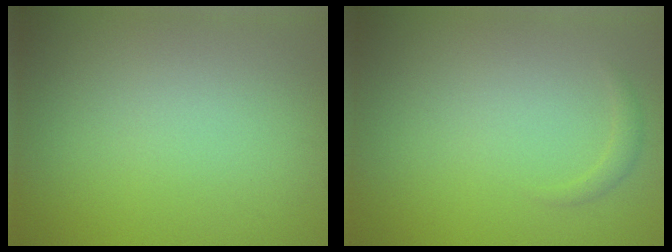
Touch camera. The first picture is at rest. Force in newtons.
{"total": 0.8, "press": 0.8, "slide": 0.0}